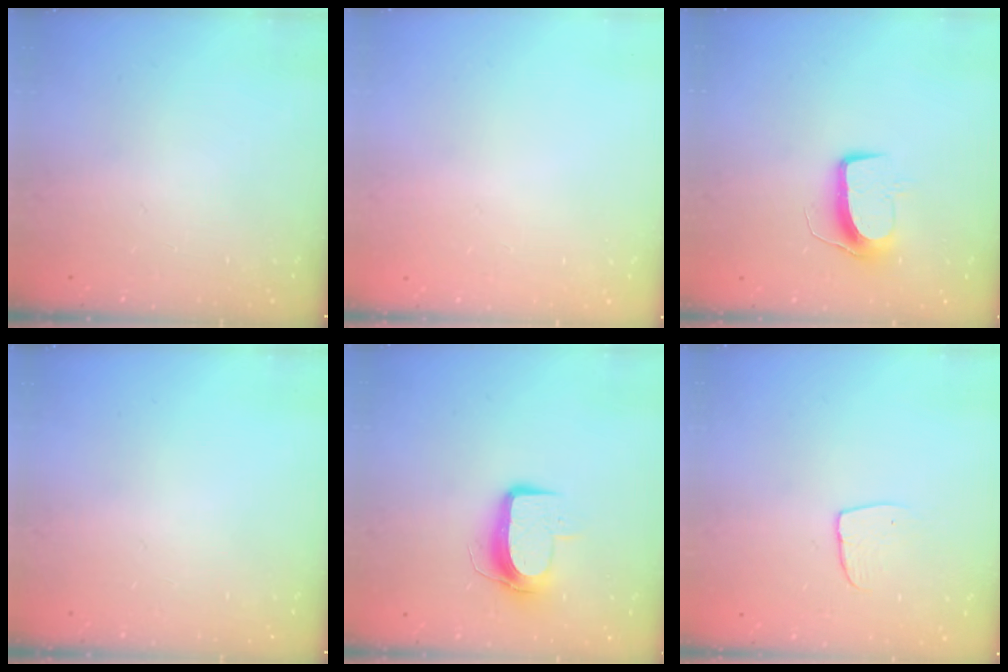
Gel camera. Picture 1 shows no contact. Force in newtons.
{"total": 0.6, "press": 0.6, "slide": 0.1}
{"total": 10.4, "press": 10.4, "slide": 0.4}
{"total": 0.0}
{"total": 9.7, "press": 9.7, "slide": 0.8}
{"total": 6.5, "press": 6.5, "slide": 0.5}